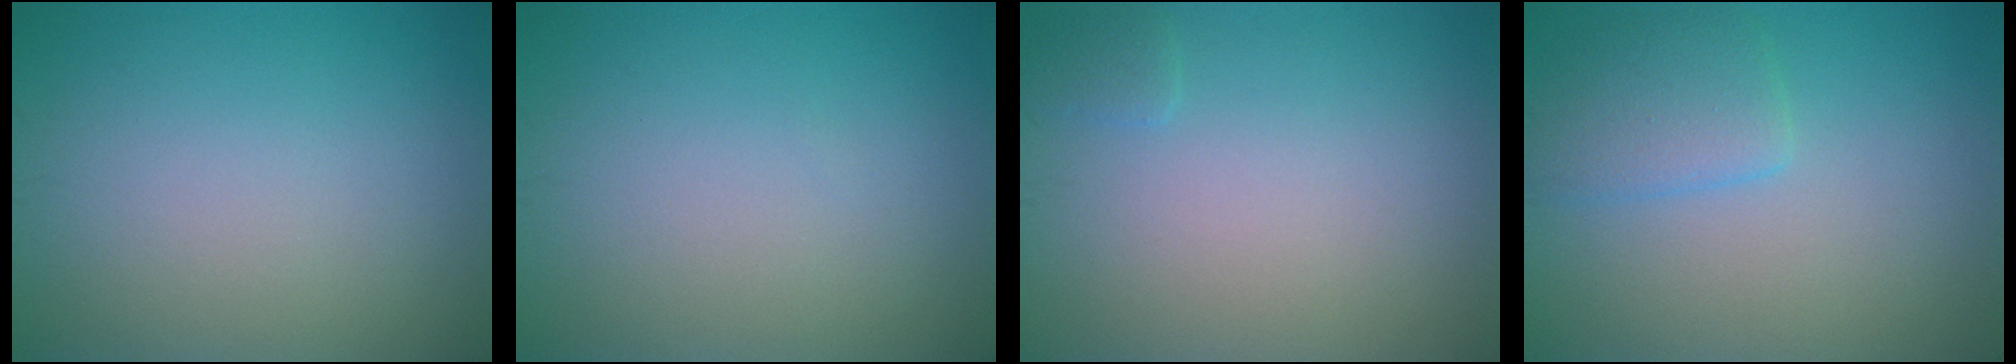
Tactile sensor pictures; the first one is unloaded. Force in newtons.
{"total": 0.0}
{"total": 0.7, "press": 0.7, "slide": 0.1}
{"total": 2.8, "press": 2.8, "slide": 0.3}